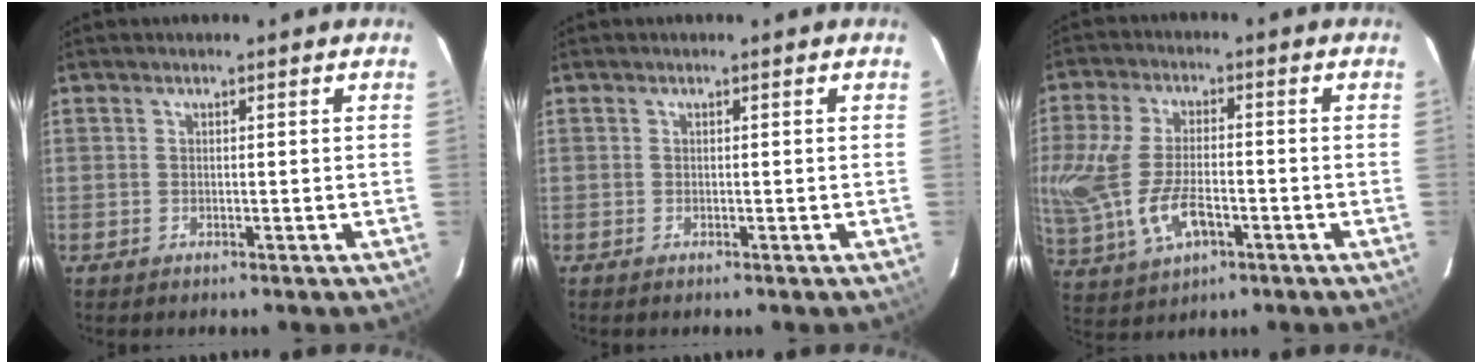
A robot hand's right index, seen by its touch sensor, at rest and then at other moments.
{"total": 0.0}
{"total": 16.7, "force": [-3.5, 8.8, 13.8], "torque": [-0.313, -0.016, -0.052]}